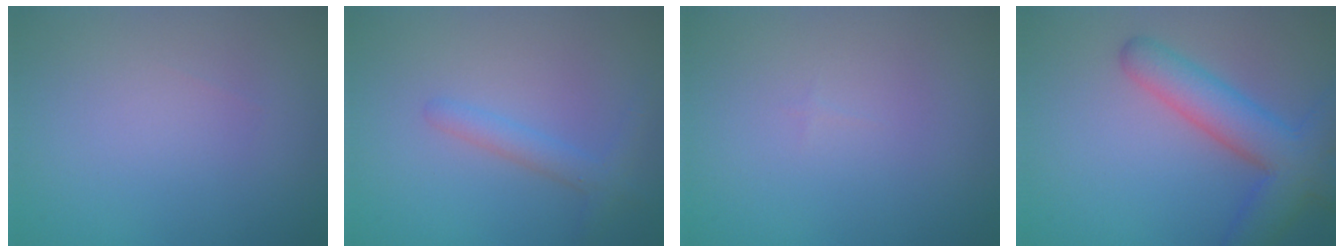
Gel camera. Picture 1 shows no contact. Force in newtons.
{"total": 2.1, "press": 2.1, "slide": 0.0}
{"total": 0.0}
{"total": 6.5, "press": 6.5, "slide": 0.3}